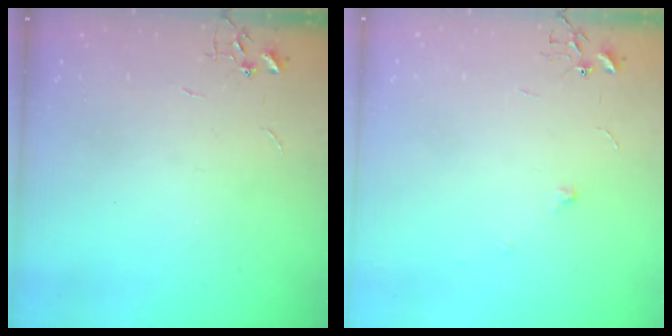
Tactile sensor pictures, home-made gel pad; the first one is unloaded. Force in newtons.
{"total": 5.4, "press": 5.1, "slide": 1.8}